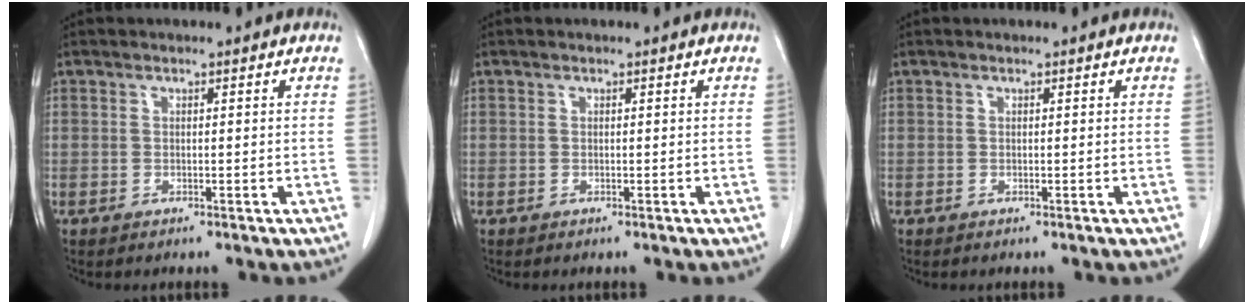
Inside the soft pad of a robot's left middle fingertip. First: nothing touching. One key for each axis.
{"total": 0.0}
{"total": 0.0}